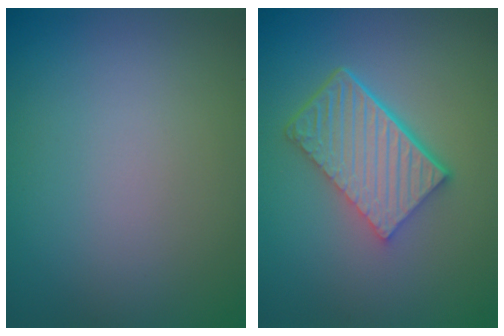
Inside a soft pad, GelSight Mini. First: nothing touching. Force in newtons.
{"total": 6.2, "press": 4.2, "slide": 4.6}